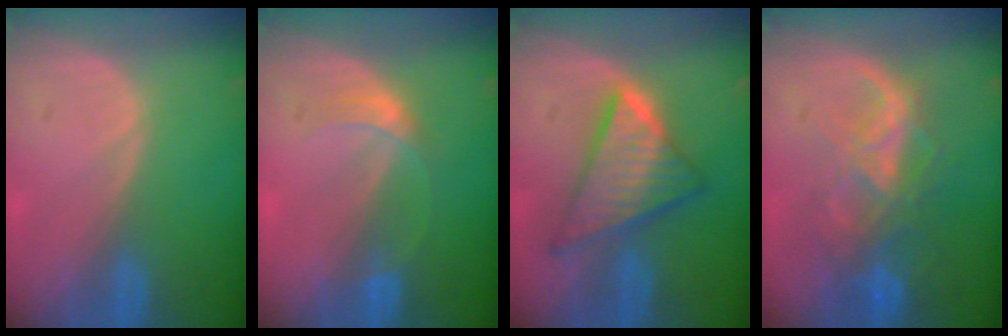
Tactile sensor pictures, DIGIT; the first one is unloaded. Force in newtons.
{"total": 2.9, "press": 2.9, "slide": 0.1}
{"total": 9.0, "press": 9.0, "slide": 0.7}
{"total": 8.9, "press": 7.5, "slide": 4.8}